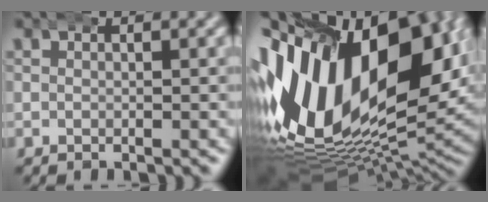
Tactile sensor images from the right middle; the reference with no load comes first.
{"total": 29.5, "force": [0.5, 19.3, 22.4], "torque": [-0.401, -0.032, 0.026]}